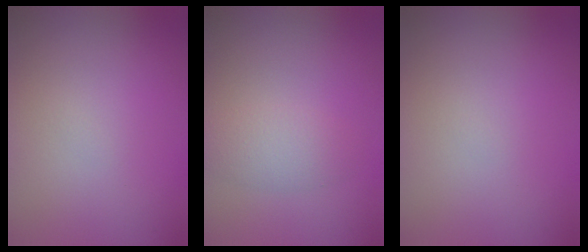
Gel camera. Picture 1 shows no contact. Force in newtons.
{"total": 2.2, "press": 2.1, "slide": 0.1}
{"total": 0.0}